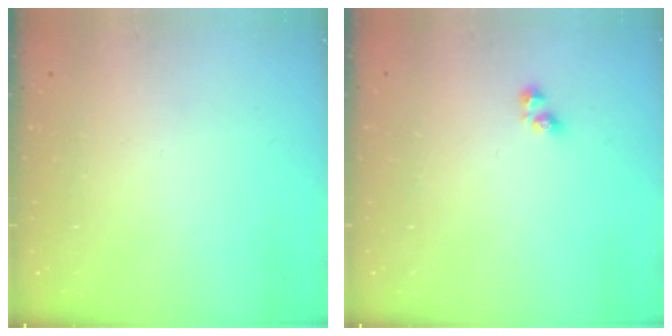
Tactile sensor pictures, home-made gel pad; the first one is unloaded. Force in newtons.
{"total": 2.7, "press": 2.7, "slide": 0.4}